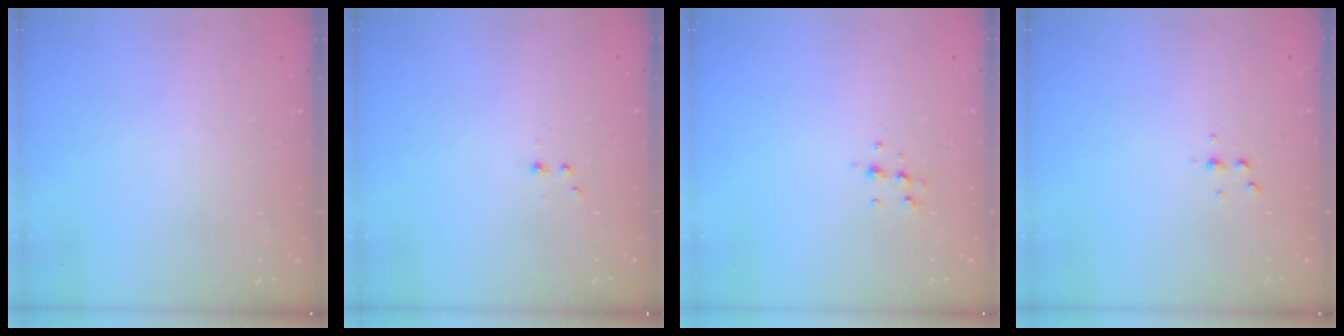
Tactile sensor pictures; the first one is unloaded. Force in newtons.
{"total": 2.2, "press": 1.9, "slide": 1.2}
{"total": 5.8, "press": 5.7, "slide": 1.2}
{"total": 2.5, "press": 2.4, "slide": 0.2}